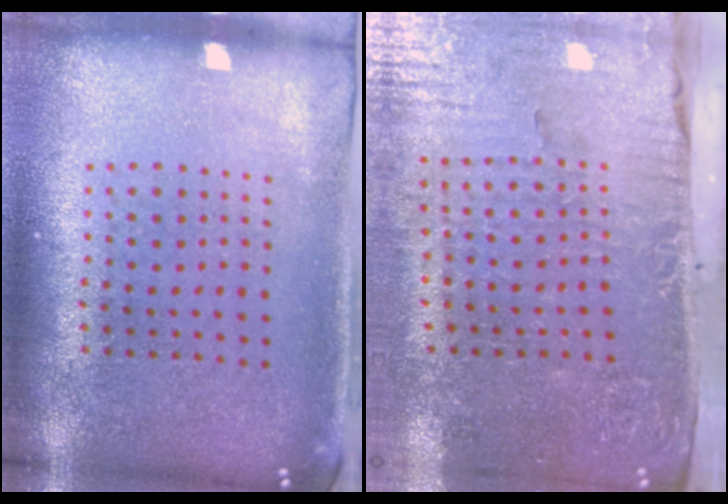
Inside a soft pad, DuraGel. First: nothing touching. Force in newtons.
{"total": 4.9, "press": 4.1, "slide": 2.5}